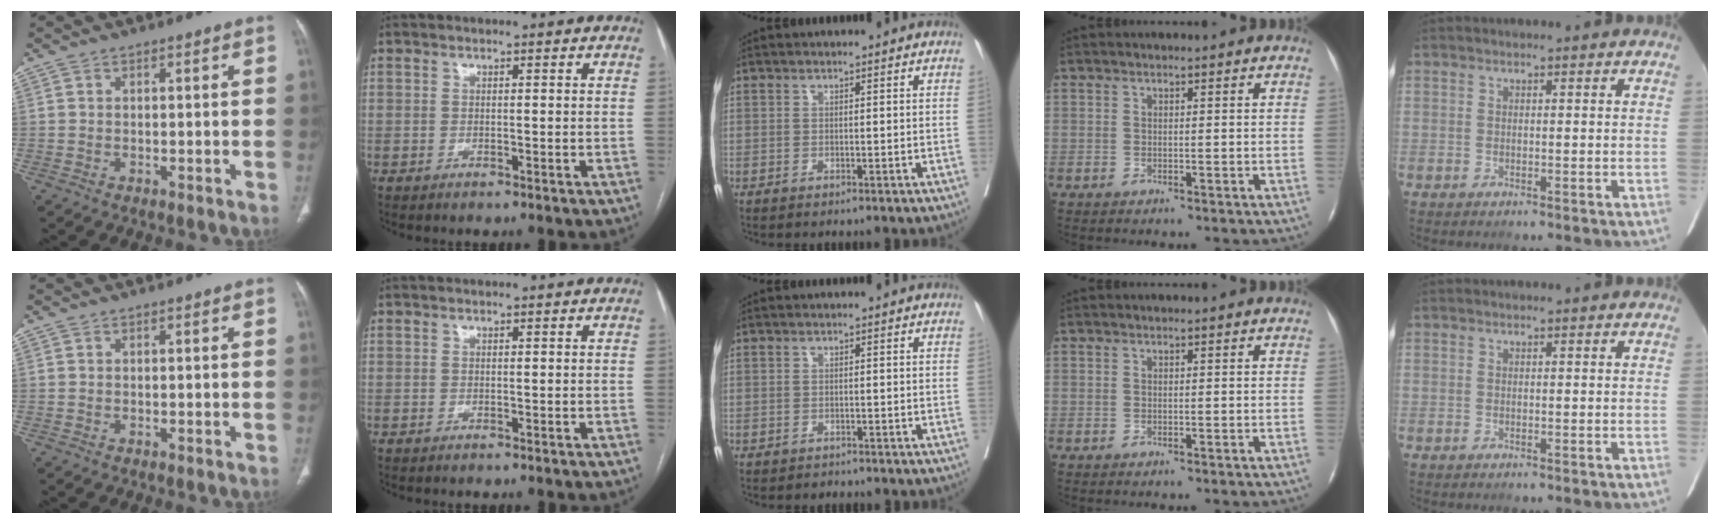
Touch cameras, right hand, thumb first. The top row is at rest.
{"middle": {"total": 1.0, "force": [-0.8, 0.5, -0.1], "torque": [-0.003, 0.000, -0.016]}}